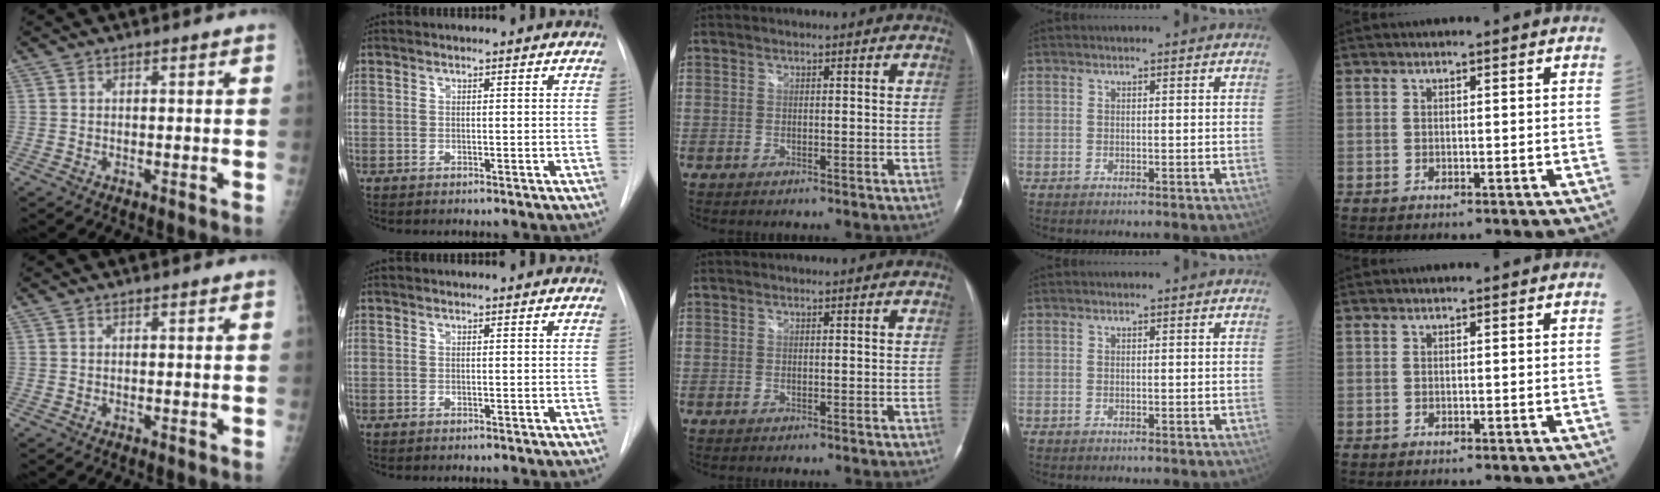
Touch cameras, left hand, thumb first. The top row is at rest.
{}